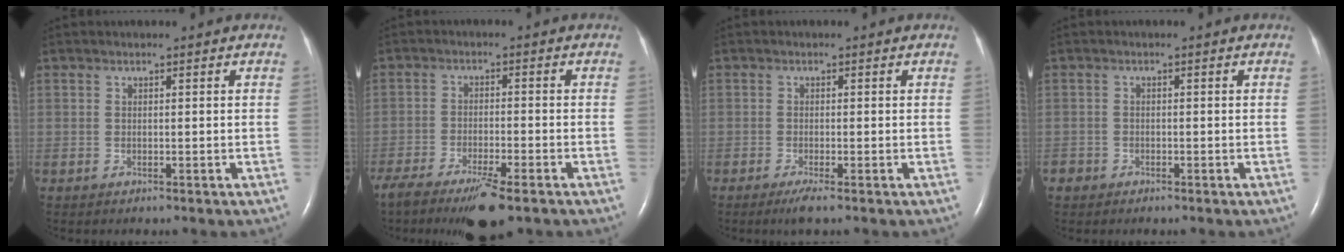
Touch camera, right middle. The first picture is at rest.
{"total": 10.7, "force": [-7.7, 1.6, 7.2], "torque": [-0.119, -0.024, -0.122]}
{"total": 2.0, "force": [-1.3, 0.1, 1.4], "torque": [-0.034, -0.006, -0.024]}
{"total": 1.4, "force": [-1.0, 0.9, 0.1], "torque": [-0.007, 0.003, -0.019]}